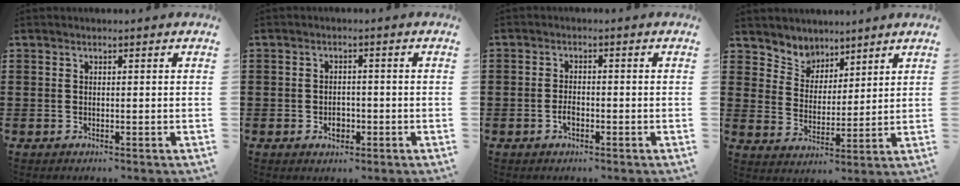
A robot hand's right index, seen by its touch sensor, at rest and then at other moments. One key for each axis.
{"total": 2.4, "fx": -0.8, "fy": 1.8, "fz": 1.4, "tx": -0.021, "ty": -0.002, "tz": -0.019}
{"total": 1.9, "fx": -0.9, "fy": 1.1, "fz": 1.2, "tx": -0.025, "ty": 0.001, "tz": -0.016}
{"total": 4.8, "fx": 3.8, "fy": 2.9, "fz": -0.8, "tx": -0.018, "ty": -0.020, "tz": 0.069}